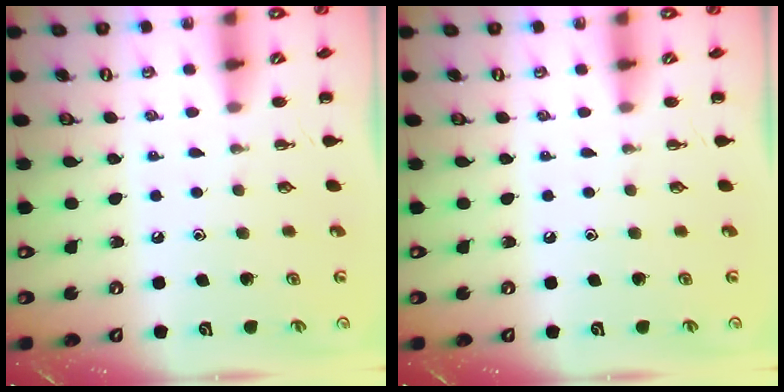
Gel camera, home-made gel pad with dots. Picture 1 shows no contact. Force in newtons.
{"total": 0.0}